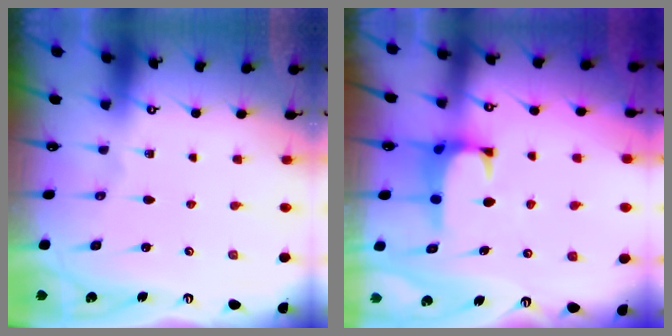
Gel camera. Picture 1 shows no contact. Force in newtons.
{"total": 0.7, "press": 0.0, "slide": 0.7}